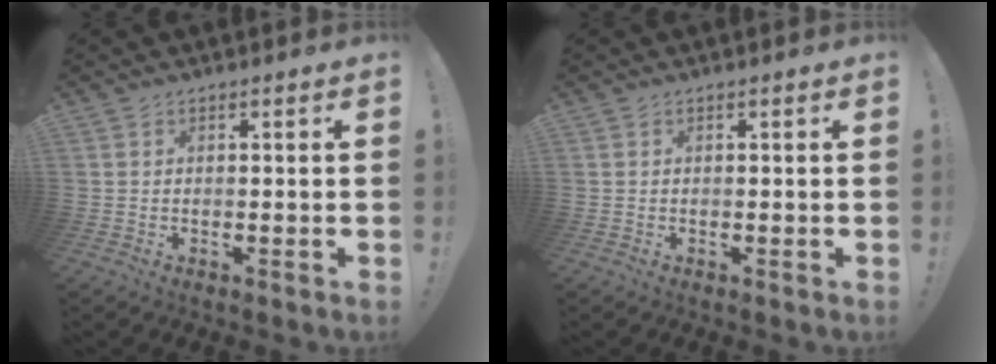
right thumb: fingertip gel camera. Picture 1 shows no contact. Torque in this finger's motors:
{"motor_torque": [-0.01, 0.00, 0.00, 0.00, 0.02]}